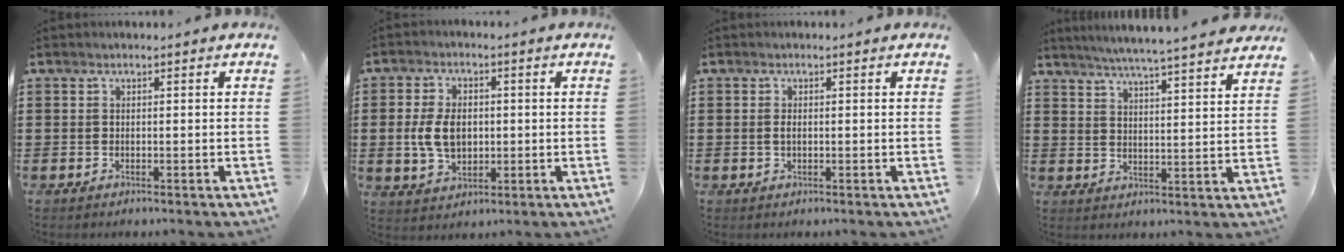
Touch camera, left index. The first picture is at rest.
{"total": 6.7, "force": [0.0, 4.4, 5.0], "torque": [-0.114, 0.003, -0.007]}
{"total": 1.1, "force": [0.0, 0.5, 0.9], "torque": [-0.021, 0.001, -0.001]}
{"total": 5.0, "force": [4.7, -0.9, 1.4], "torque": [-0.046, -0.031, 0.081]}